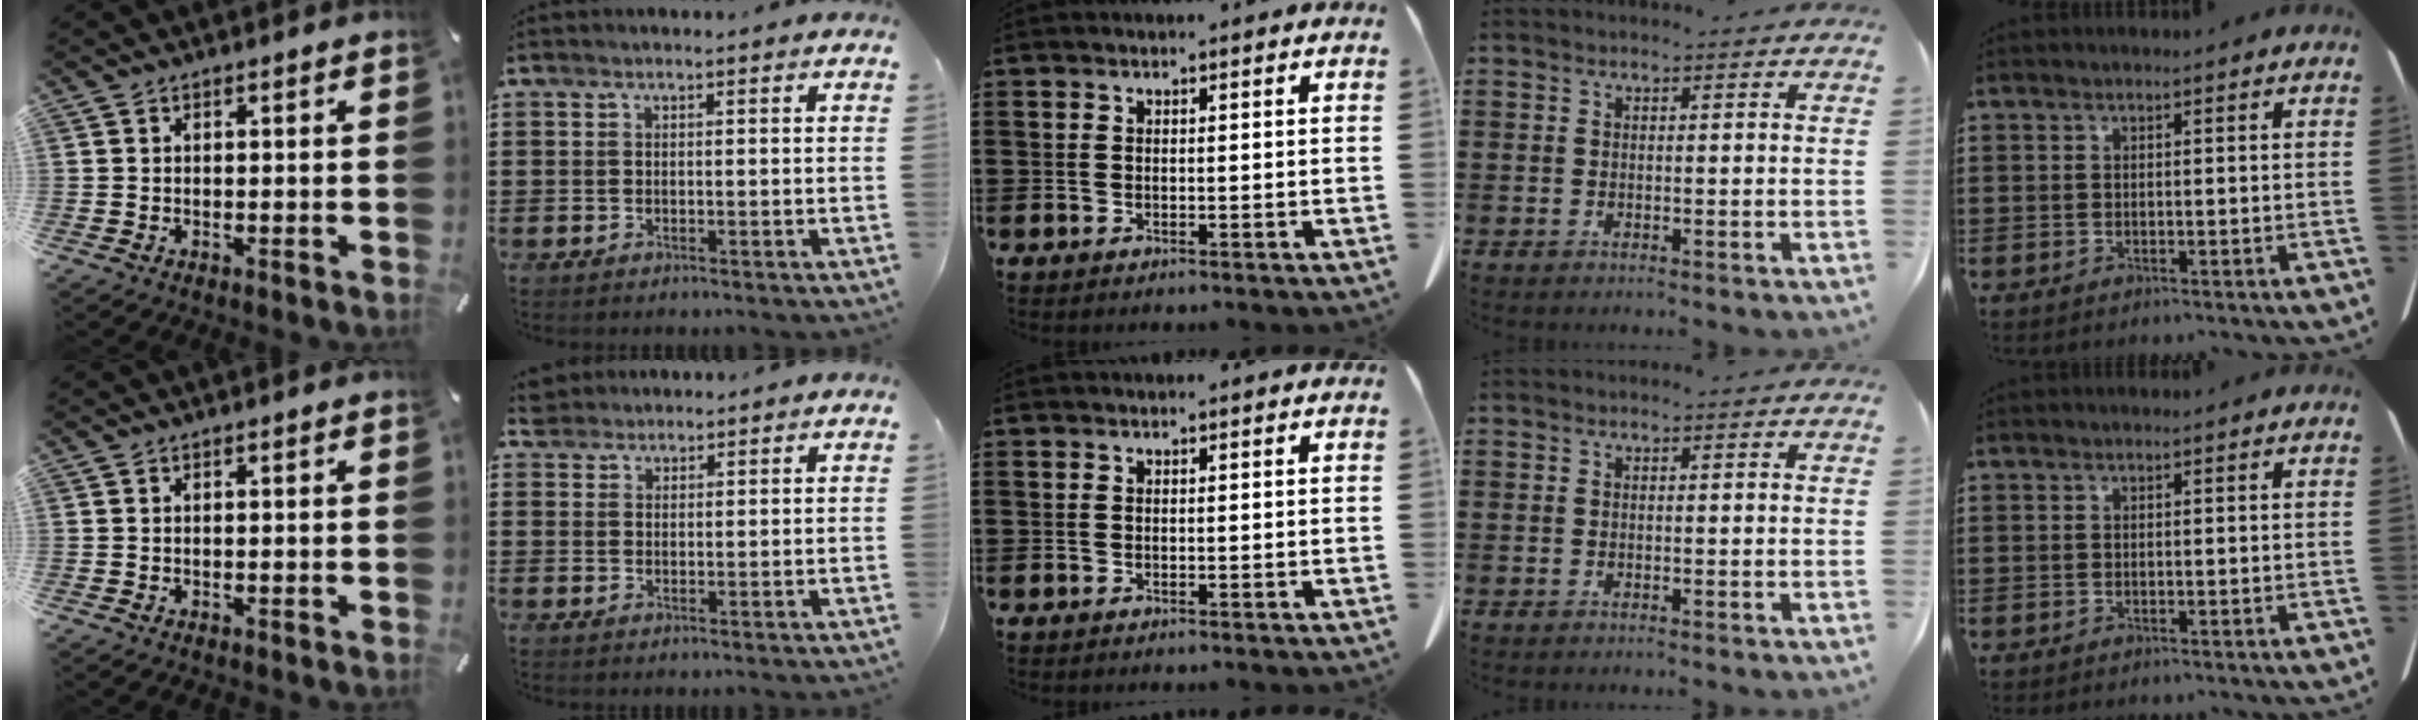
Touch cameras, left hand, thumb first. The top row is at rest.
{"index": {"total": 2.5, "force": [2.2, 1.2, -0.1], "torque": [-0.008, 0.009, 0.044]}}